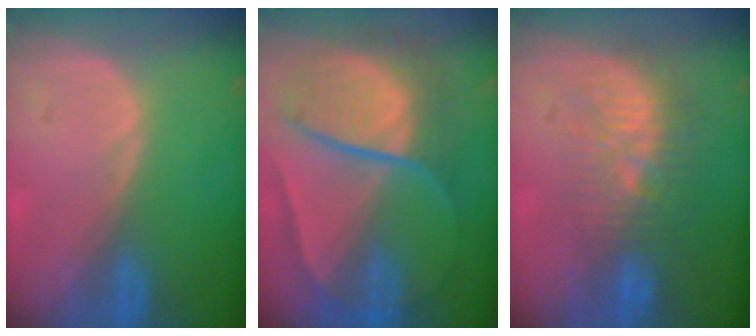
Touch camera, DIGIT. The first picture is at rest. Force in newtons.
{"total": 10.2, "press": 10.2, "slide": 1.0}
{"total": 9.2, "press": 8.8, "slide": 2.5}